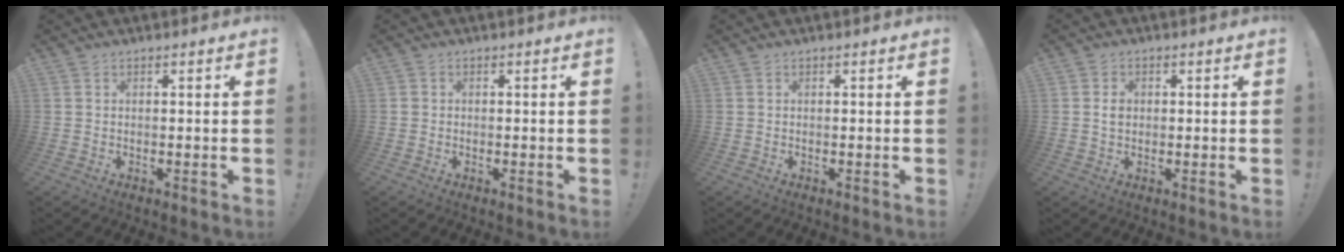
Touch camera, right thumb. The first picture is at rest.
{"total": 0.7, "force": [0.1, 0.7, 0.1], "torque": [-0.010, 0.005, 0.003]}
{"total": 0.0}
{"total": 2.4, "force": [0.3, 2.0, 1.3], "torque": [-0.008, -0.002, 0.001]}